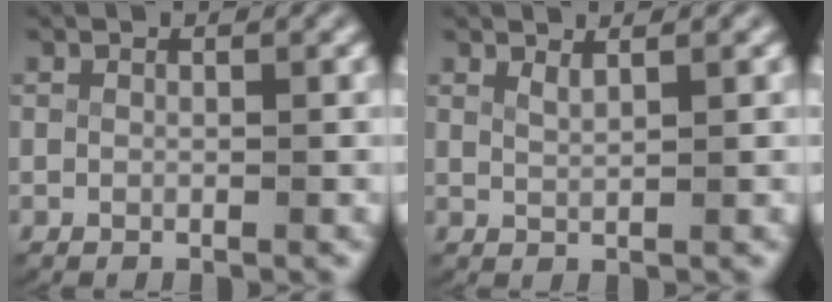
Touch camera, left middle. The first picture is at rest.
{"total": 1.1, "force": [1.0, -0.3, 0.3], "torque": [-0.012, -0.008, 0.025]}